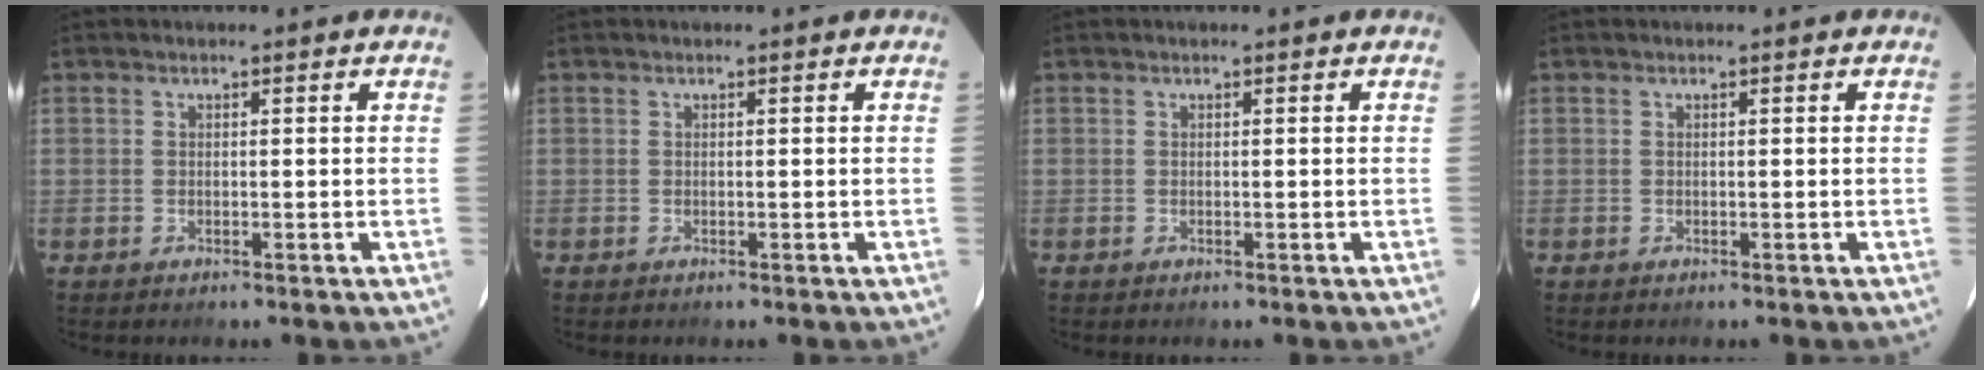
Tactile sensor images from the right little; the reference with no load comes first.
{"total": 0.0}
{"total": 0.0}
{"total": 0.0}